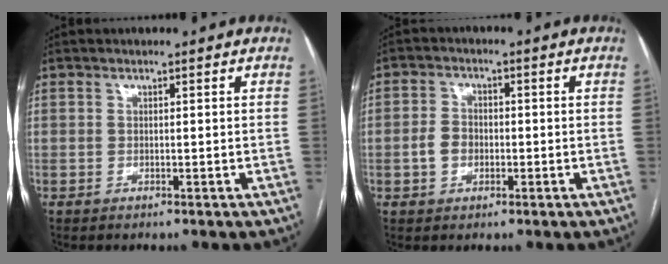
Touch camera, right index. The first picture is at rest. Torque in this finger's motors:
{"motor_torque": [0.60, -0.02, 0.30, 0.02]}